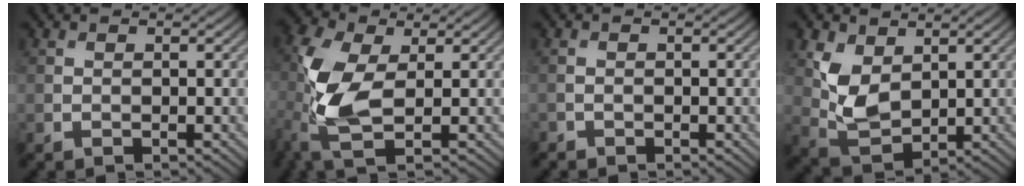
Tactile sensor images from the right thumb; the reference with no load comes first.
{"total": 9.1, "force": [-0.6, 4.5, 7.9], "torque": [-0.206, 0.000, -0.021]}
{"total": 0.7, "force": [-0.6, 0.4, 0.1], "torque": [0.000, -0.002, -0.014]}
{"total": 6.6, "force": [2.4, 4.1, 4.5], "torque": [-0.106, -0.008, 0.052]}